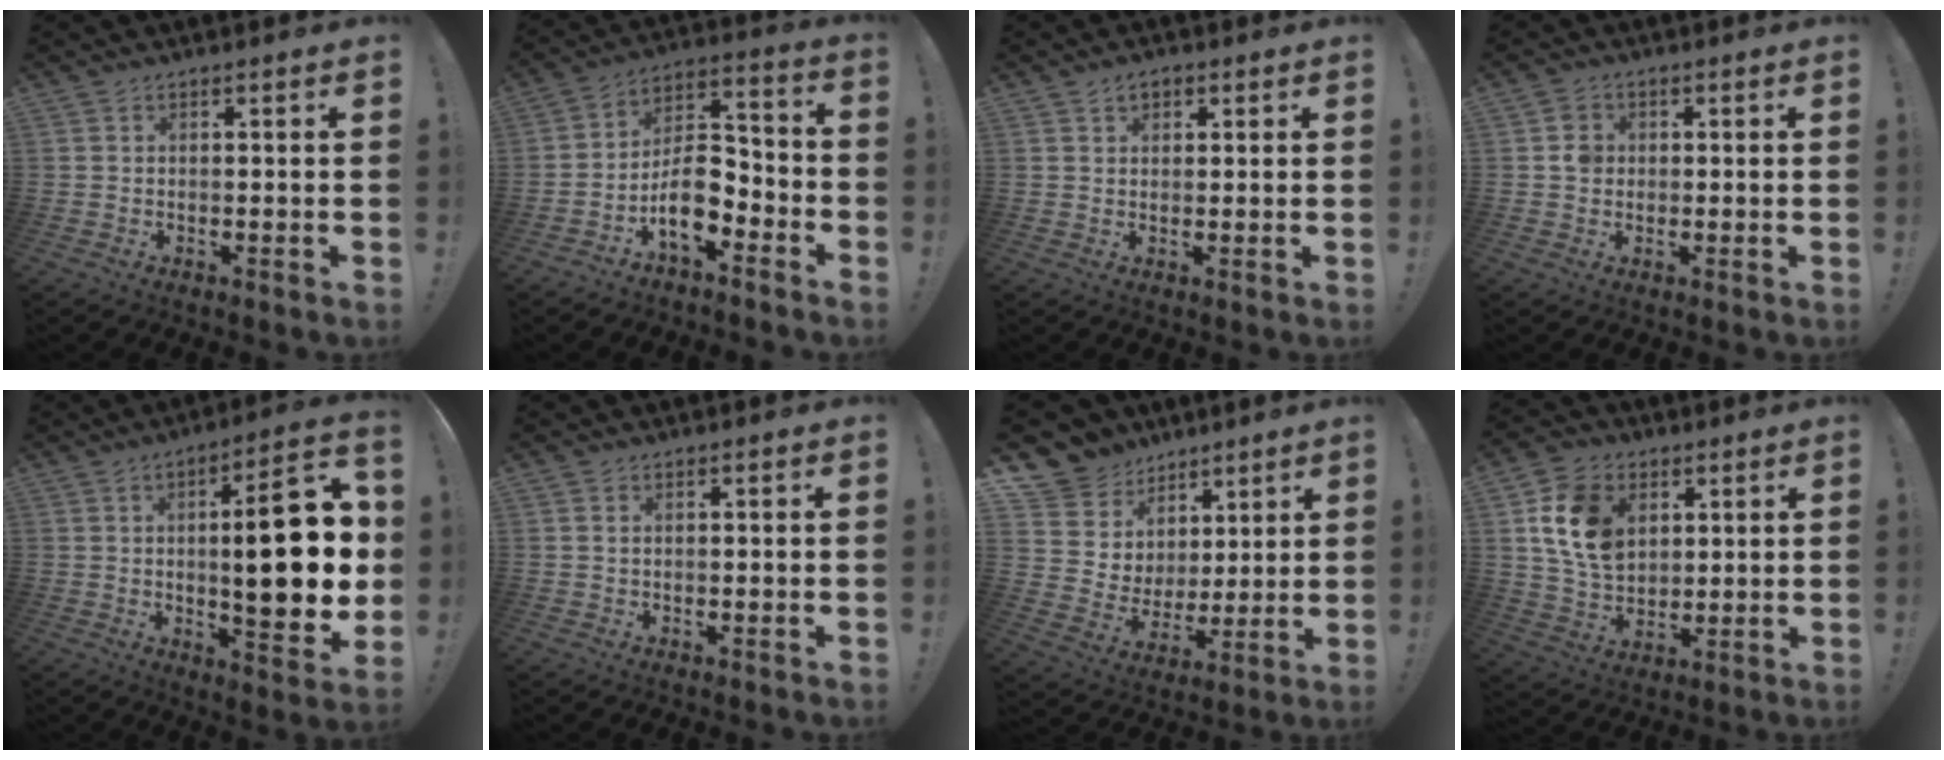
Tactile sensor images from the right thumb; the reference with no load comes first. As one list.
[{"total": 12.1, "force": [-6.5, 6.6, 7.8], "torque": [-0.140, 0.035, -0.114]}, {"total": 2.7, "force": [1.2, 1.9, 1.4], "torque": [-0.021, 0.002, 0.022]}, {"total": 3.4, "force": [-0.1, 3.1, 1.4], "torque": [-0.011, 0.003, -0.005]}, {"total": 20.5, "force": [1.0, 5.6, 19.7], "torque": [-0.270, -0.005, 0.014]}, {"total": 0.8, "force": [0.4, 0.6, 0.5], "torque": [-0.009, 0.001, 0.007]}, {"total": 10.9, "force": [6.7, 8.5, 1.2], "torque": [-0.033, -0.059, 0.150]}, {"total": 15.6, "force": [5.4, 11.7, 8.9], "torque": [-0.153, -0.012, 0.109]}]